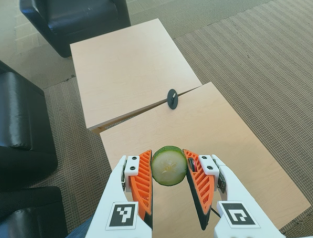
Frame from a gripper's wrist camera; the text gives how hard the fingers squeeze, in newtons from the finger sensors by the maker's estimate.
{"total": 12.4, "left": 13.2, "right": 11.7}